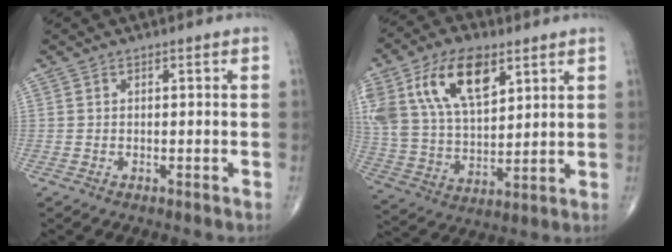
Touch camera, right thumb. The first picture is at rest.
{"total": 19.8, "force": [9.1, 10.8, 14.0], "torque": [-0.264, -0.018, 0.174]}